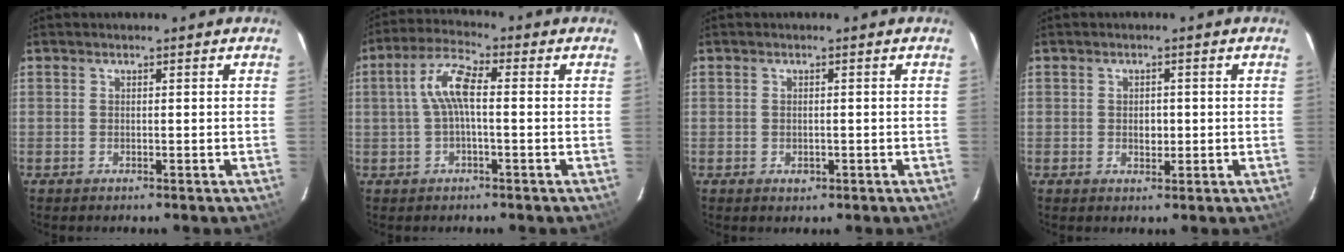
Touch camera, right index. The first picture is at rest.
{"total": 6.6, "force": [0.0, 1.9, 6.4], "torque": [-0.136, 0.019, 0.000]}
{"total": 1.6, "force": [-0.5, 1.2, 1.0], "torque": [-0.015, 0.000, -0.007]}
{"total": 2.1, "force": [-0.2, 1.6, 1.4], "torque": [-0.022, 0.001, -0.002]}